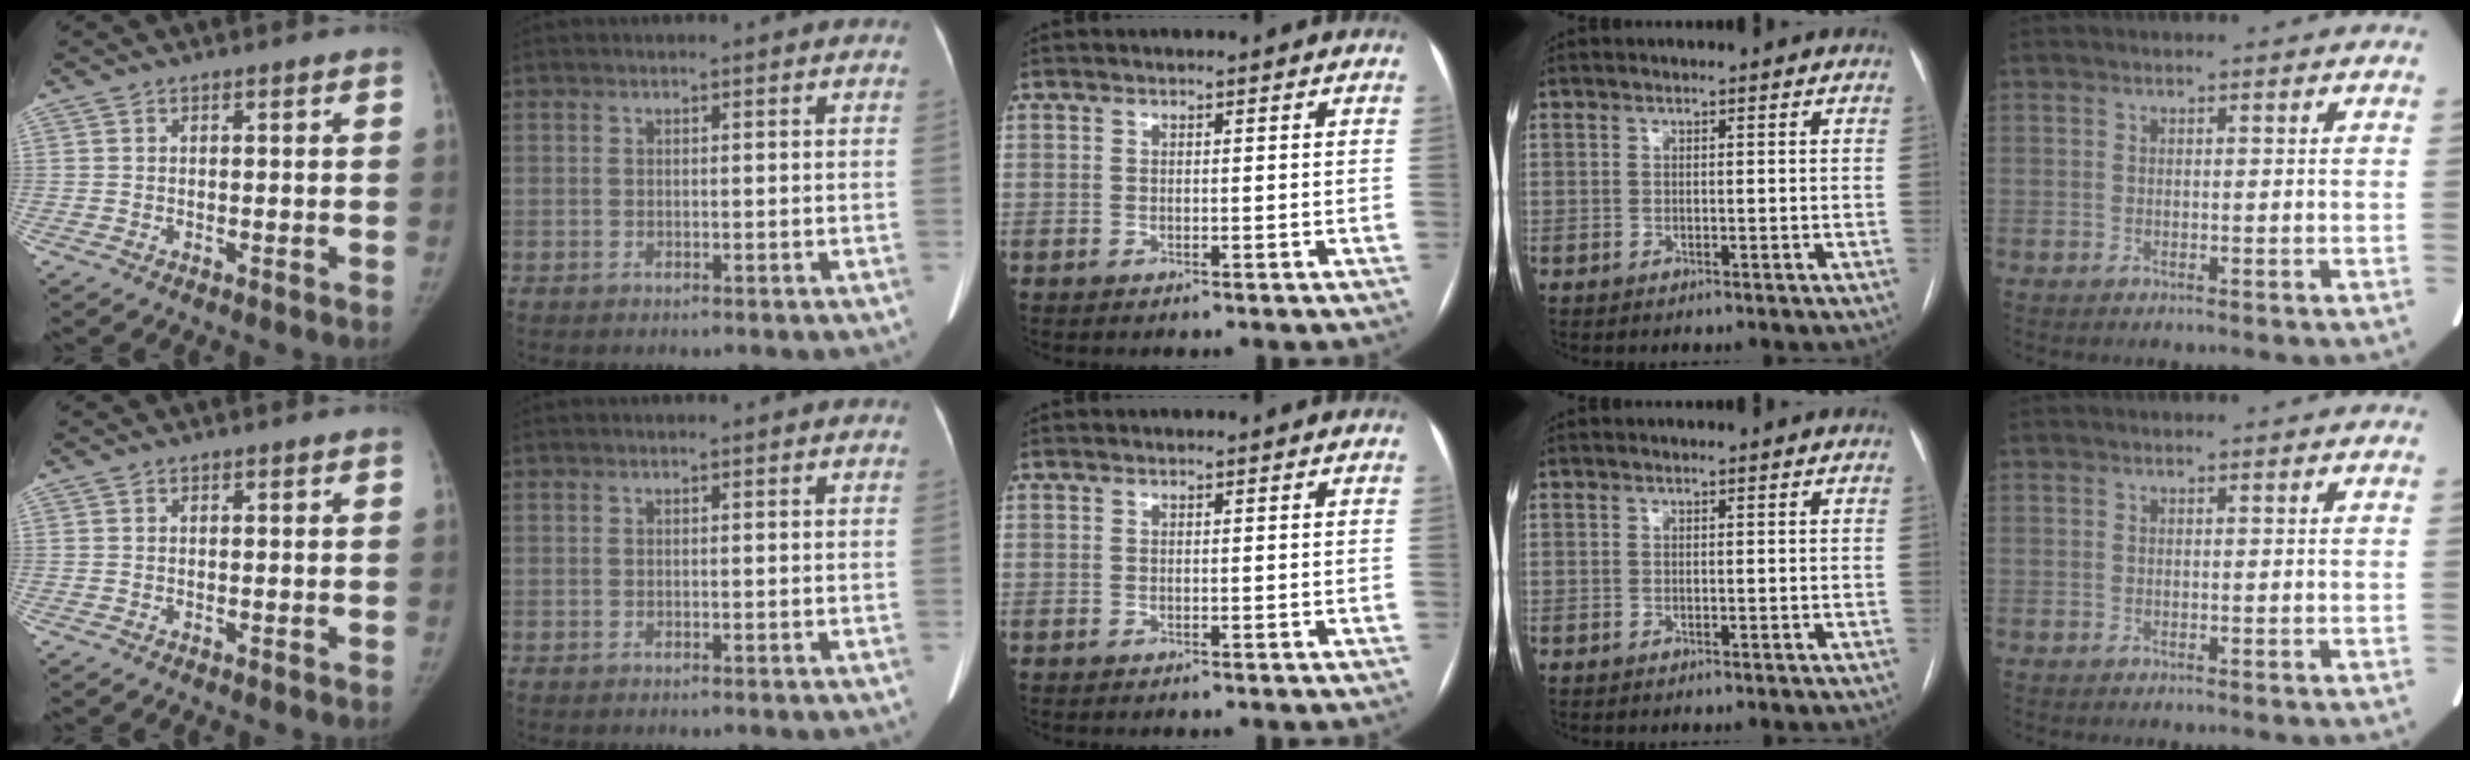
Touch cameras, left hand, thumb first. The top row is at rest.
{}